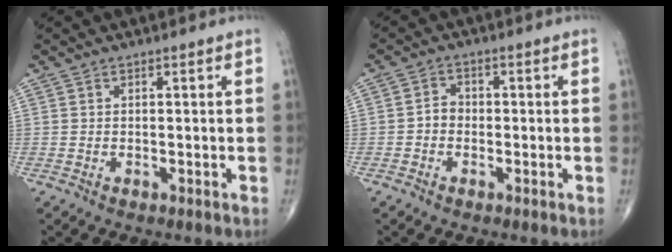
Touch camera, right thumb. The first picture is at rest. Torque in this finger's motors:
{"motor_torque": [0.57, 0.41, 0.28, -0.10, 0.02]}